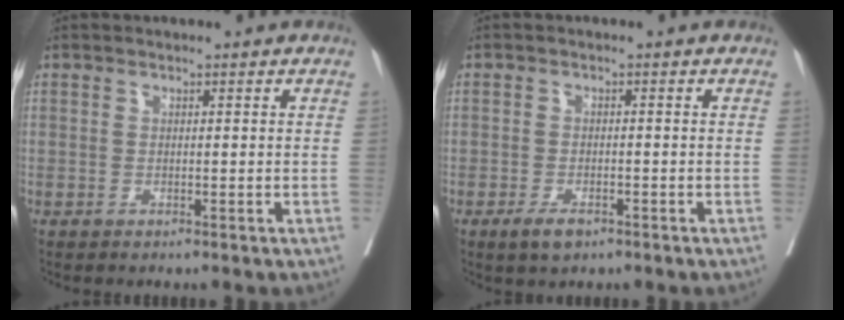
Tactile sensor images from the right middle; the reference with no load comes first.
{"total": 3.0, "force": [-1.9, 1.2, 2.0], "torque": [-0.037, -0.002, -0.028]}